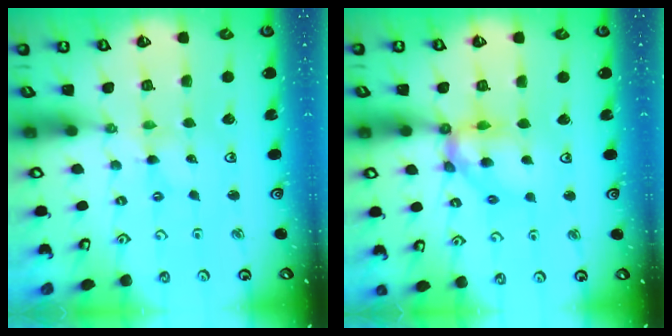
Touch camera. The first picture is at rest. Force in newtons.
{"total": 11.9, "press": 11.8, "slide": 1.4}